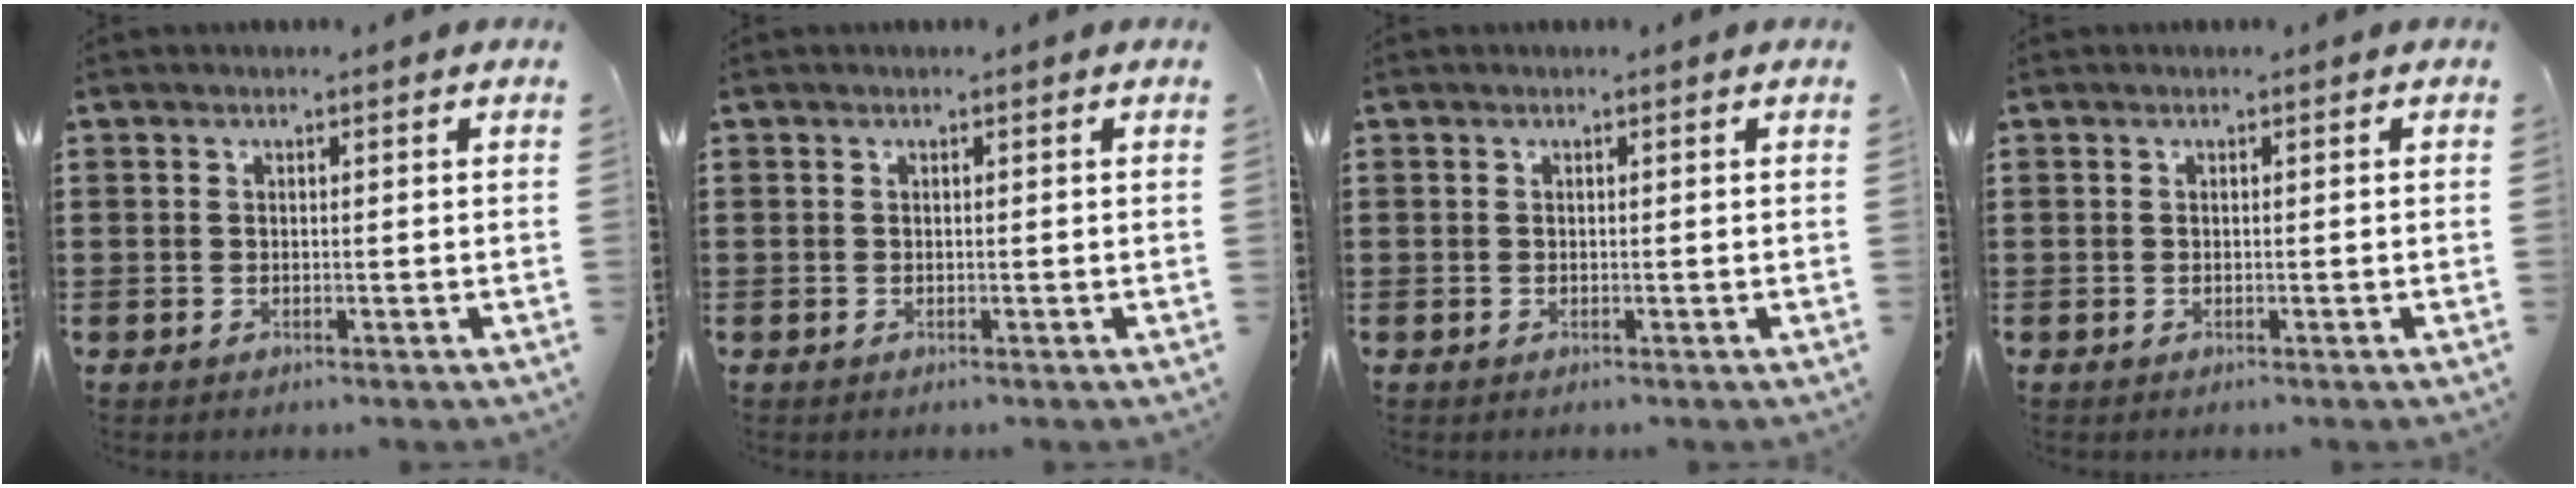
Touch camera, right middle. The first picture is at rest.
{"total": 0.0}
{"total": 0.0}
{"total": 0.0}